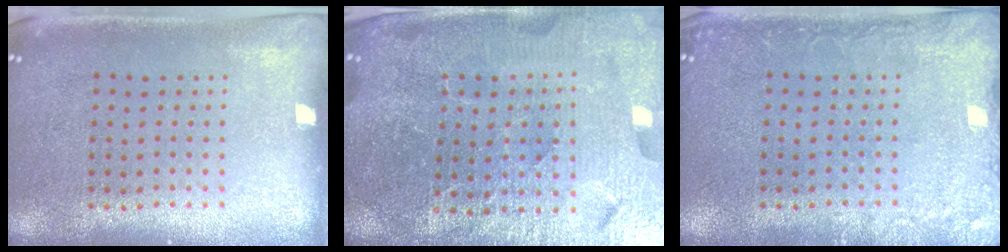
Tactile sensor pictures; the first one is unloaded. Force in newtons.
{"total": 5.9, "press": 5.3, "slide": 2.6}
{"total": 2.4, "press": 2.4, "slide": 0.4}